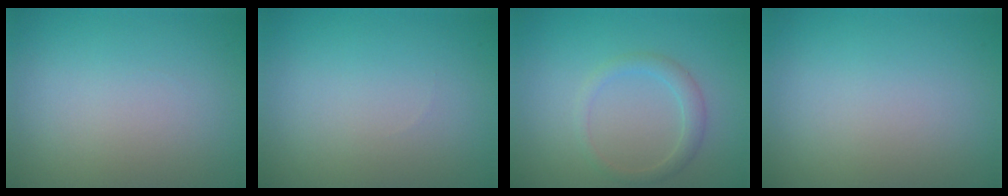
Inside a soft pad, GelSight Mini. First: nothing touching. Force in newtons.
{"total": 0.0}
{"total": 1.8, "press": 1.8, "slide": 0.1}
{"total": 0.0}